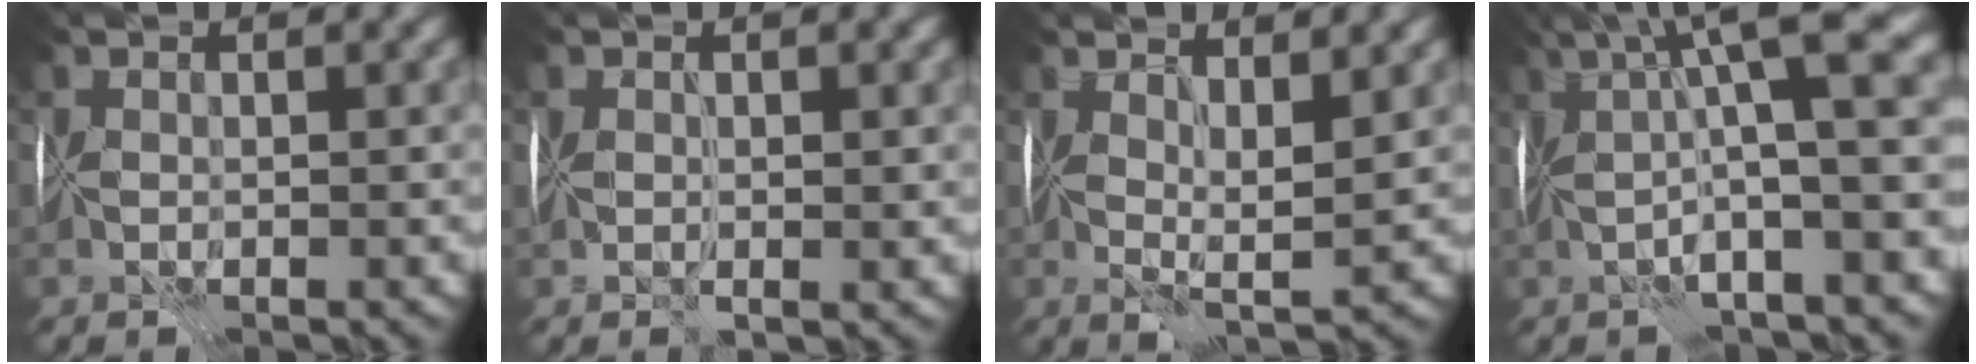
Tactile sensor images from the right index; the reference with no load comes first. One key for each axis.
{"total": 1.3, "fx": -0.1, "fy": 0.5, "fz": 1.2, "tx": -0.022, "ty": -0.005, "tz": 0.001}
{"total": 3.1, "fx": 1.4, "fy": 0.3, "fz": 2.7, "tx": -0.049, "ty": -0.012, "tz": 0.025}
{"total": 8.2, "fx": 2.3, "fy": 1.0, "fz": 7.8, "tx": -0.118, "ty": 0.024, "tz": 0.033}